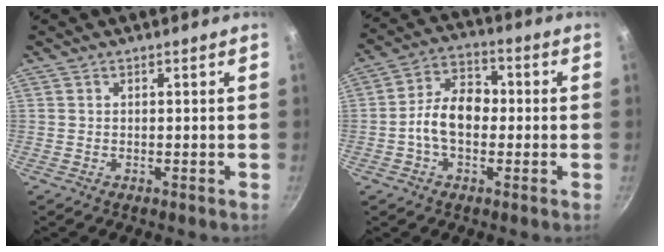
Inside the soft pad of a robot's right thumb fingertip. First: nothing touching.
{"total": 9.9, "force": [-1.0, 6.5, 7.4], "torque": [-0.121, 0.031, -0.029]}